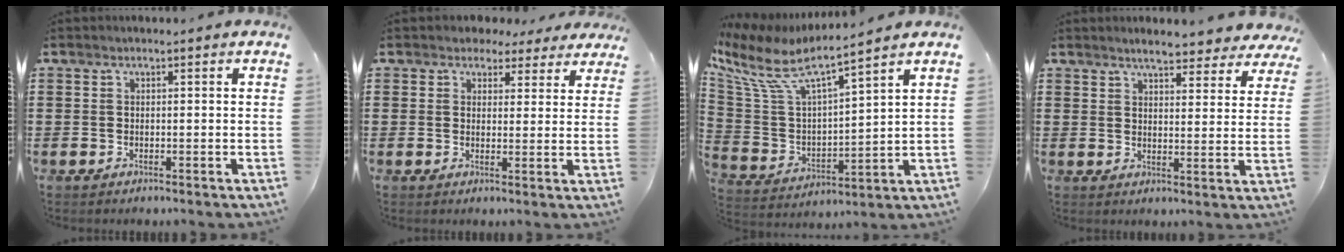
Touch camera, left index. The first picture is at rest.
{"total": 3.4, "force": [2.8, 1.8, 0.6], "torque": [-0.018, 0.001, 0.051]}
{"total": 7.0, "force": [5.2, 1.7, 4.4], "torque": [-0.119, -0.044, 0.082]}
{"total": 4.7, "force": [4.4, 0.4, 1.6], "torque": [-0.037, -0.017, 0.077]}